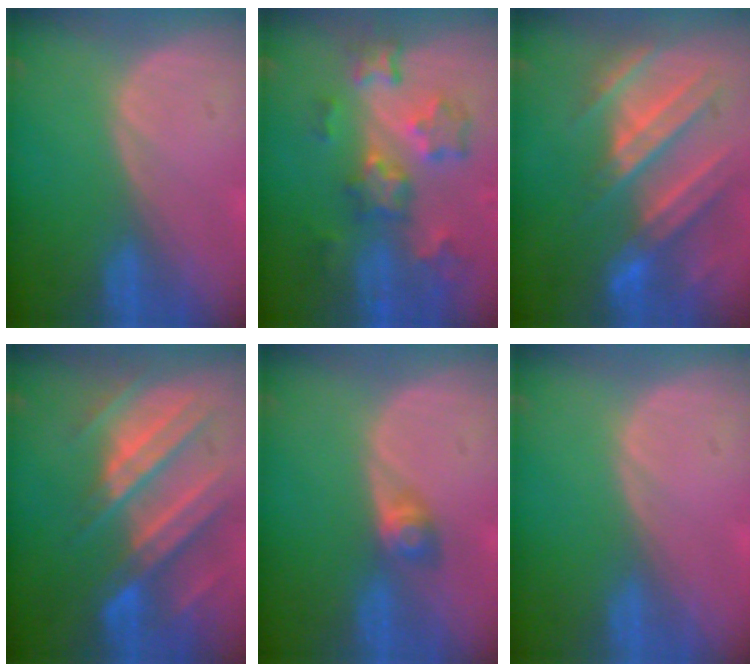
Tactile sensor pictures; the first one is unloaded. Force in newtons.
{"total": 9.2, "press": 8.1, "slide": 4.4}
{"total": 10.5, "press": 9.6, "slide": 4.2}
{"total": 11.0, "press": 9.8, "slide": 5.0}
{"total": 2.8, "press": 2.6, "slide": 1.2}
{"total": 0.0}